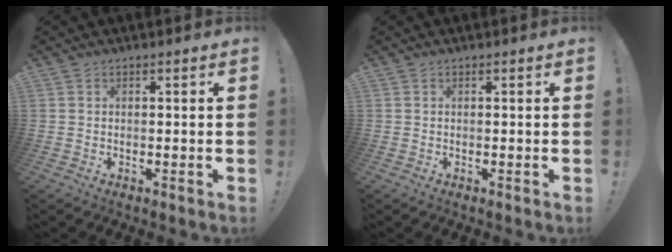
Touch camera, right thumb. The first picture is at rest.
{"total": 0.0}